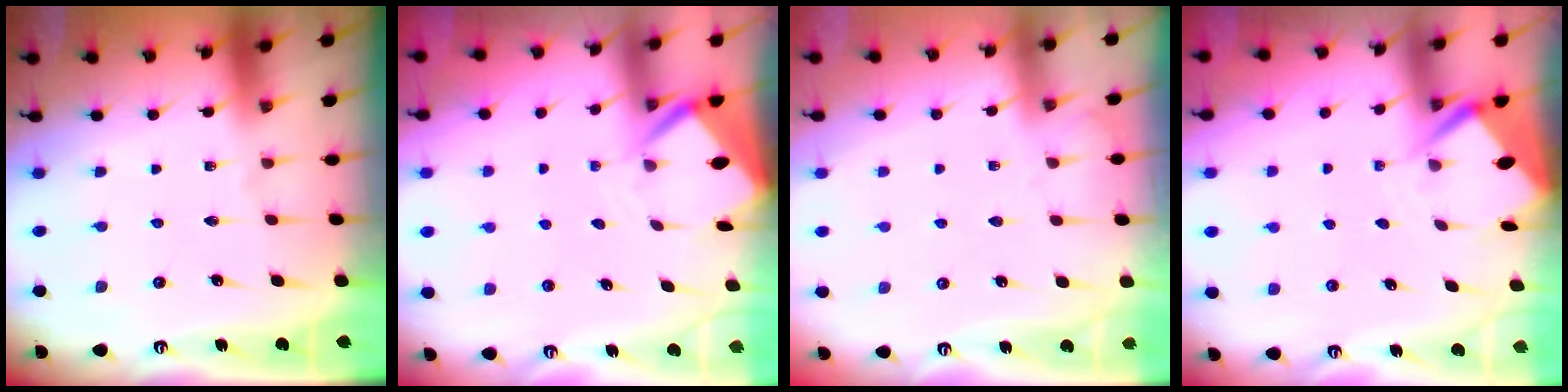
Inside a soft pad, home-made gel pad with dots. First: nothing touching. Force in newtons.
{"total": 3.3, "press": 3.3, "slide": 0.3}
{"total": 3.0, "press": 3.0, "slide": 0.5}
{"total": 3.6, "press": 3.6, "slide": 0.3}